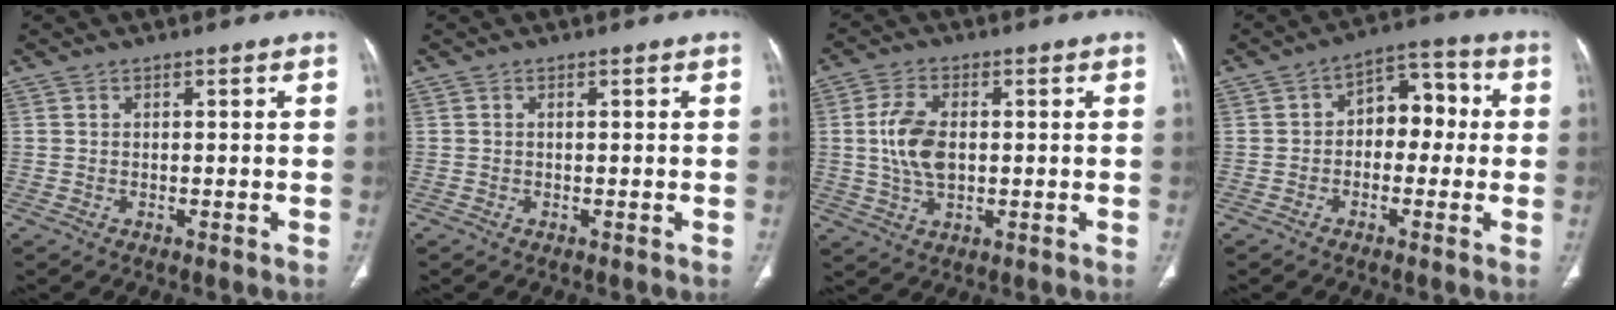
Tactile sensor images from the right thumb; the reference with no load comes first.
{"total": 0.0}
{"total": 8.3, "force": [0.4, 4.7, 6.8], "torque": [-0.139, 0.001, 0.011]}
{"total": 8.5, "force": [-0.1, 5.7, 6.3], "torque": [-0.048, 0.036, -0.015]}